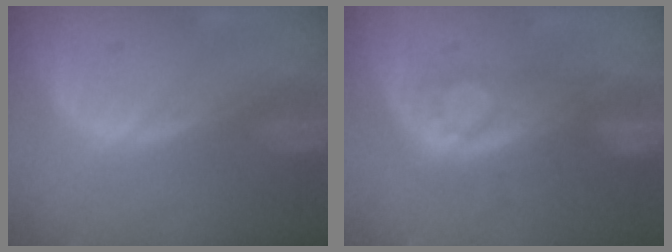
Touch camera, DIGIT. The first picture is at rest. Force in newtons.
{"total": 8.3, "press": 7.3, "slide": 3.8}